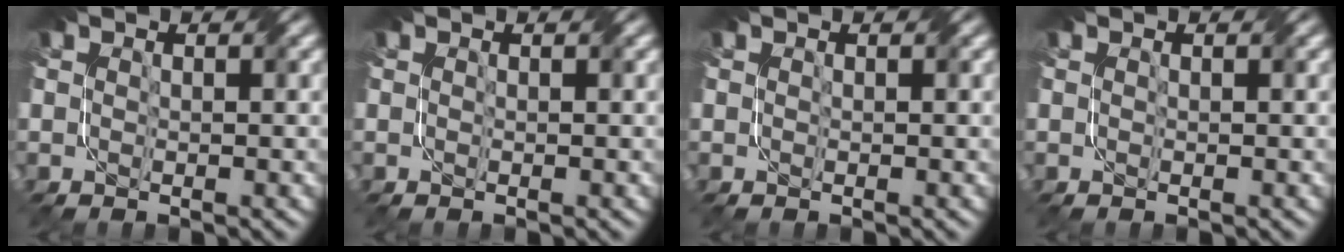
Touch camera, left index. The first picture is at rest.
{"total": 0.0}
{"total": 0.0}
{"total": 0.0}